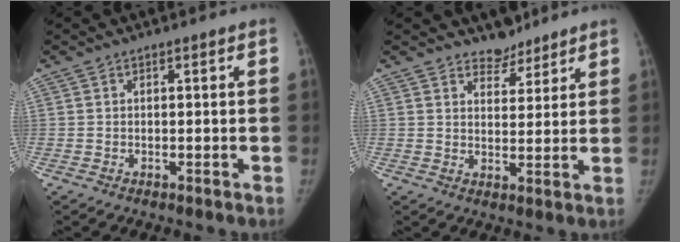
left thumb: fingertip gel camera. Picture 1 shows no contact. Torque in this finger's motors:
{"motor_torque": [-0.19, -0.05, 0.02, 0.18, -0.03]}